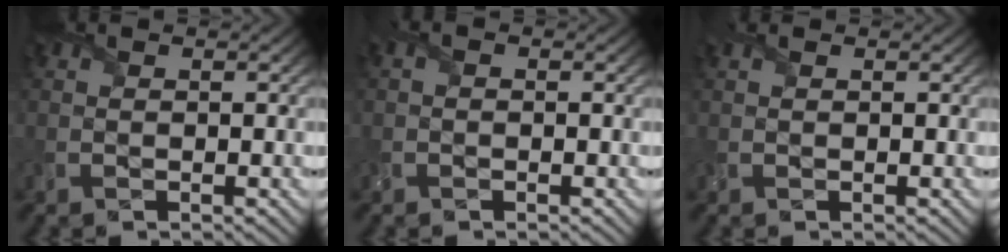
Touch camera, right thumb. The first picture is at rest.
{"total": 0.9, "force": [-0.2, 0.6, 0.7], "torque": [-0.021, 0.002, -0.006]}
{"total": 1.0, "force": [0.7, 0.4, 0.7], "torque": [-0.023, 0.008, 0.012]}